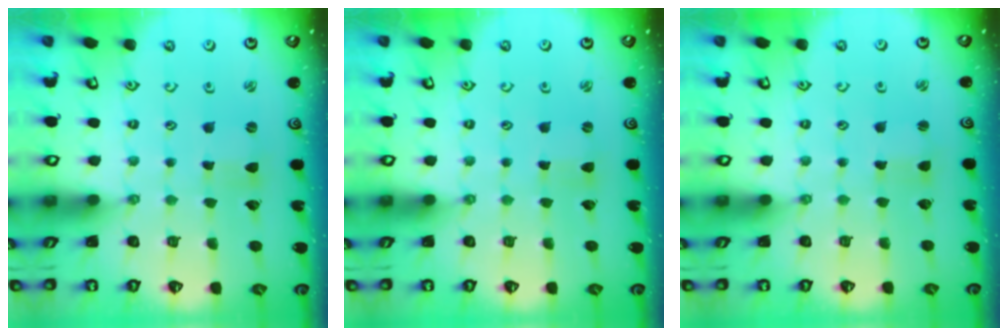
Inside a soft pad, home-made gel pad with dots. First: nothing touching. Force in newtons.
{"total": 0.0}
{"total": 1.4, "press": 1.4, "slide": 0.1}